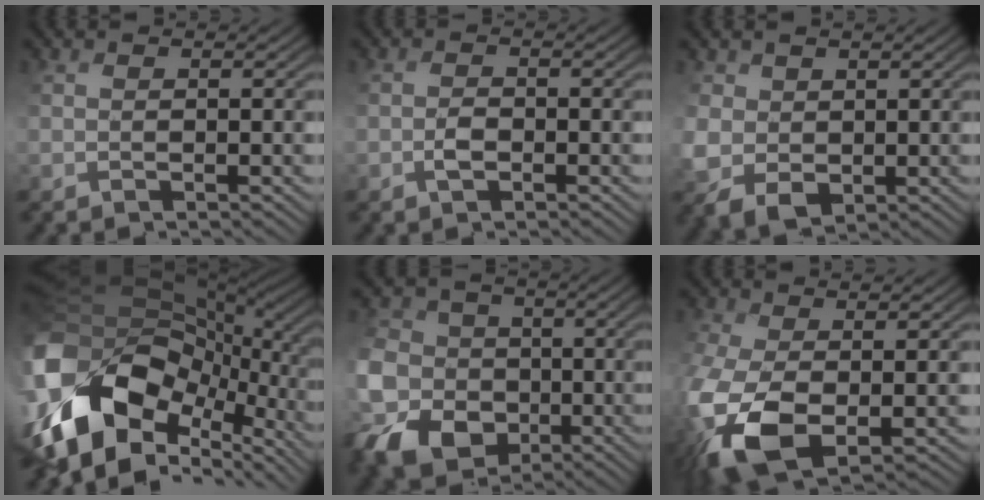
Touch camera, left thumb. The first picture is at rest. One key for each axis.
{"total": 1.9, "fx": -0.9, "fy": 1.1, "fz": 1.3, "tx": -0.025, "ty": 0.002, "tz": -0.020}
{"total": 4.9, "fx": 0.9, "fy": 4.2, "fz": 2.3, "tx": -0.082, "ty": -0.010, "tz": 0.017}
{"total": 18.5, "fx": -5.4, "fy": 12.3, "fz": 12.6, "tx": -0.293, "ty": -0.024, "tz": -0.095}
{"total": 14.1, "fx": -4.4, "fy": 11.7, "fz": 6.6, "tx": -0.207, "ty": -0.036, "tz": -0.099}
{"total": 13.5, "fx": -3.9, "fy": 7.3, "fz": 10.7, "tx": -0.278, "ty": -0.051, "tz": -0.050}